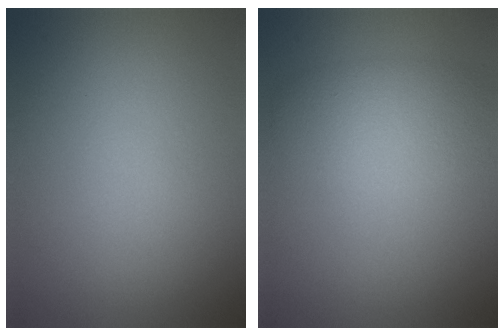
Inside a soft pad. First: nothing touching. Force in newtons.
{"total": 4.2, "press": 4.2, "slide": 0.4}